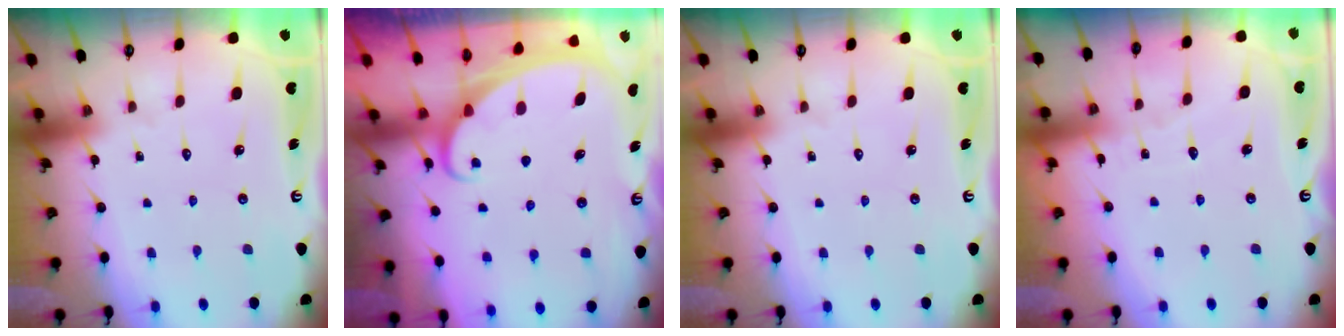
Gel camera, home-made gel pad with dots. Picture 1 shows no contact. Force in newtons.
{"total": 2.0, "press": 2.0, "slide": 0.1}
{"total": 0.0}
{"total": 2.9, "press": 2.9, "slide": 0.3}